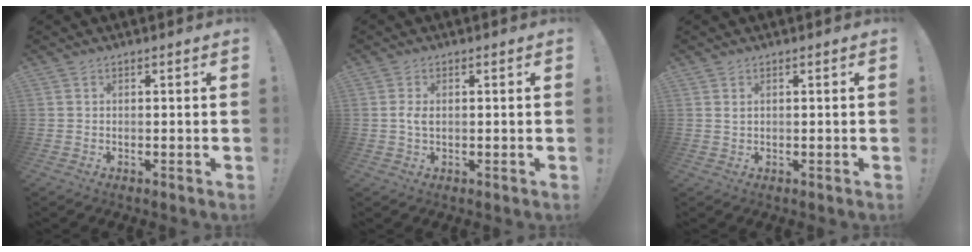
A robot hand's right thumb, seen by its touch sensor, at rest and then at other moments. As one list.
[{"total": 2.3, "force": [-0.3, 1.2, 2.0], "torque": [-0.043, 0.004, -0.008]}, {"total": 0.8, "force": [0.3, 0.3, 0.7], "torque": [-0.015, 0.002, 0.005]}]